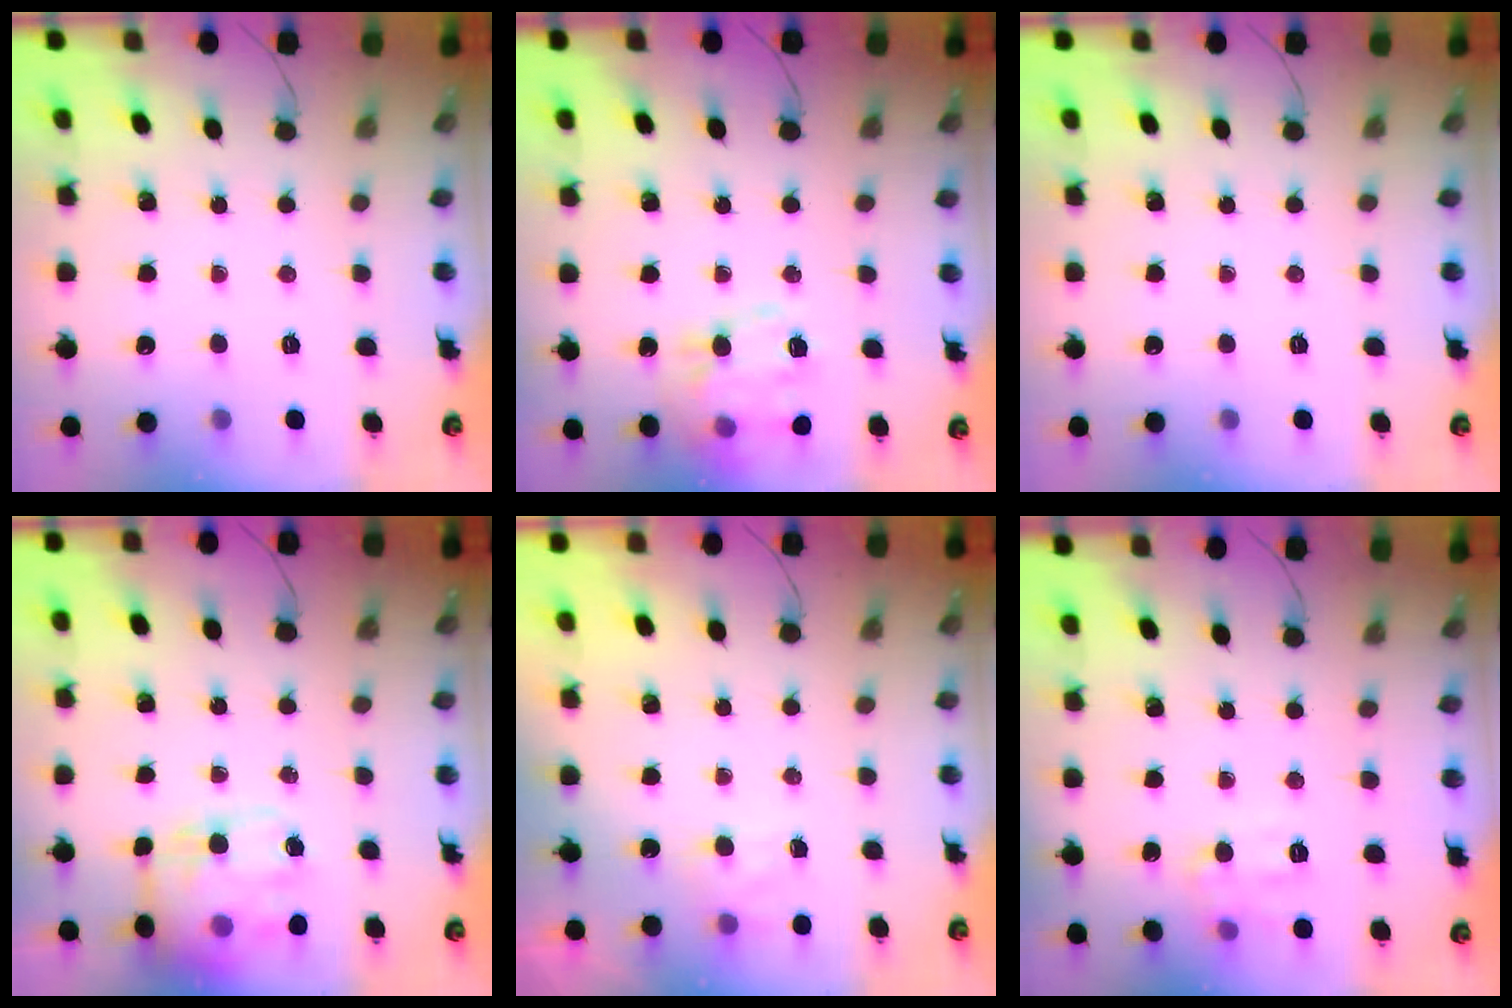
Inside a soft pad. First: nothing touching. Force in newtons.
{"total": 17.7, "press": 17.6, "slide": 2.1}
{"total": 0.0}
{"total": 16.4, "press": 16.0, "slide": 3.7}
{"total": 5.4, "press": 5.2, "slide": 1.3}
{"total": 7.0, "press": 6.9, "slide": 0.7}